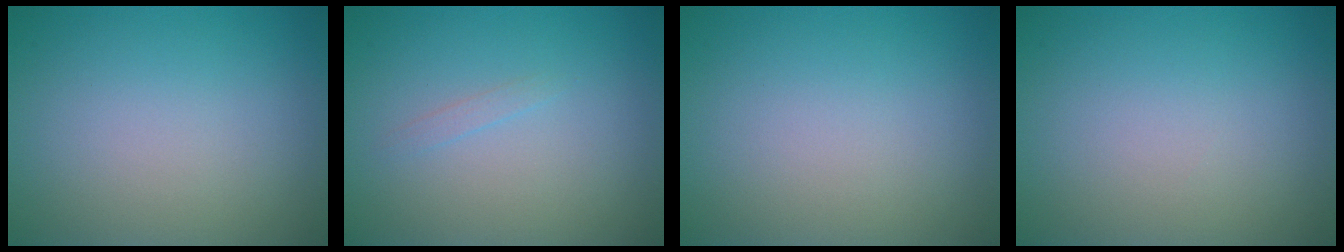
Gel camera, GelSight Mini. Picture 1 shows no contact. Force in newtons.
{"total": 0.6, "press": 0.6, "slide": 0.0}
{"total": 0.0}
{"total": 0.0}